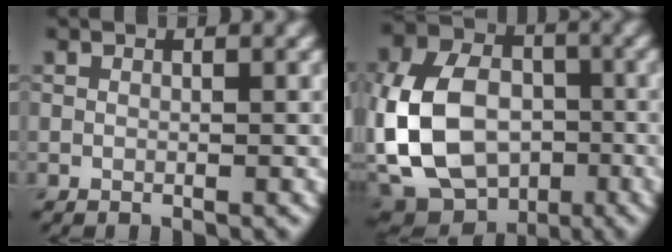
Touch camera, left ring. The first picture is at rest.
{"total": 13.8, "force": [-2.8, 10.3, 8.7], "torque": [-0.178, -0.011, -0.047]}